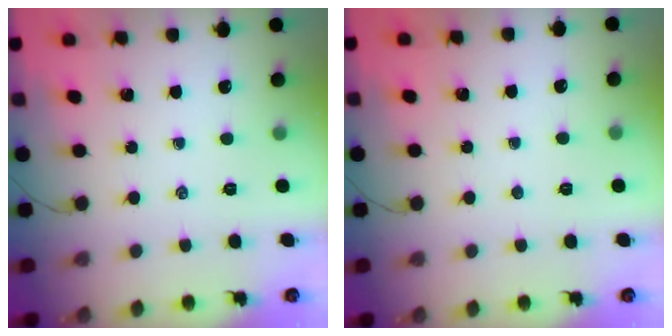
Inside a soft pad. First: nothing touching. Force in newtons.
{"total": 0.0}